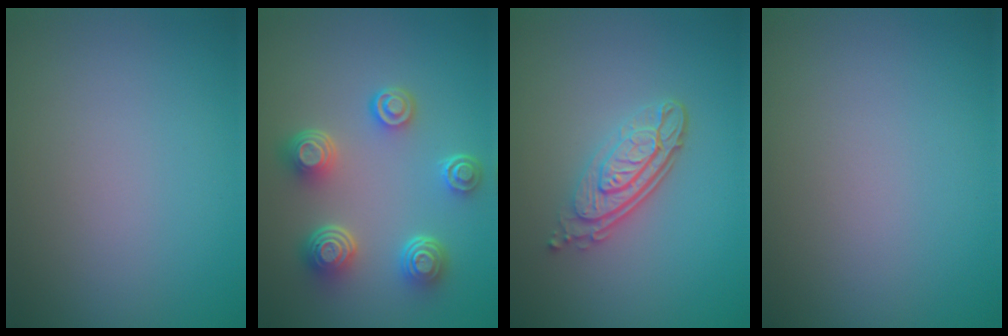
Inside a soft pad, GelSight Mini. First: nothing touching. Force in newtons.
{"total": 5.0, "press": 3.7, "slide": 3.3}
{"total": 4.3, "press": 3.0, "slide": 3.1}
{"total": 0.0}